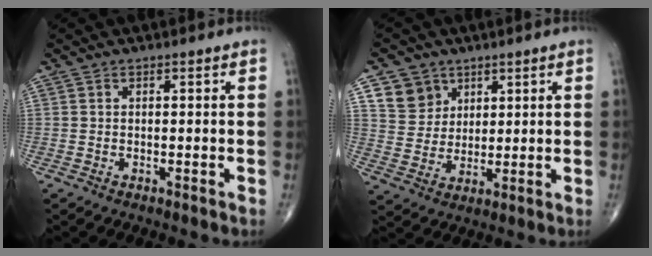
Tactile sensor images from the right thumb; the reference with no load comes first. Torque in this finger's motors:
{"motor_torque": [-0.23, 0.25, 0.02, 0.02, 0.01]}